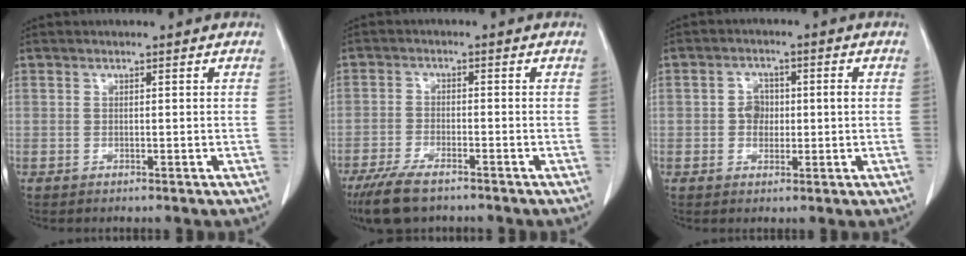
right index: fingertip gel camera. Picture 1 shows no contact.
{"total": 7.5, "force": [-5.7, 2.1, 4.4], "torque": [-0.084, -0.016, -0.099]}
{"total": 3.5, "force": [0.0, 2.7, 2.2], "torque": [-0.034, 0.010, 0.000]}